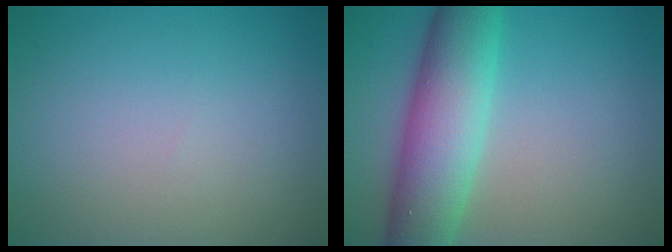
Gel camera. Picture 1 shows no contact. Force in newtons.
{"total": 8.6, "press": 8.6, "slide": 0.4}